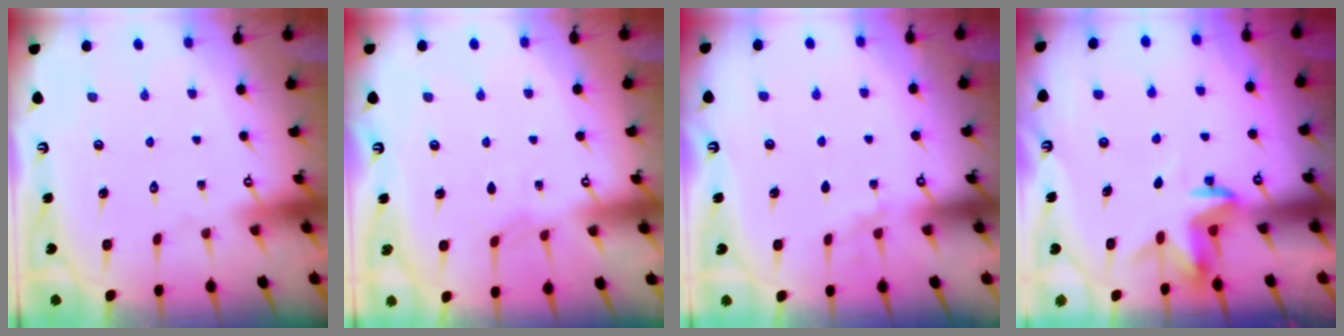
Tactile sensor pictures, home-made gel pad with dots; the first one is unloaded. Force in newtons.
{"total": 3.8, "press": 3.7, "slide": 0.6}
{"total": 2.2, "press": 1.9, "slide": 1.1}
{"total": 4.0, "press": 4.0, "slide": 0.2}